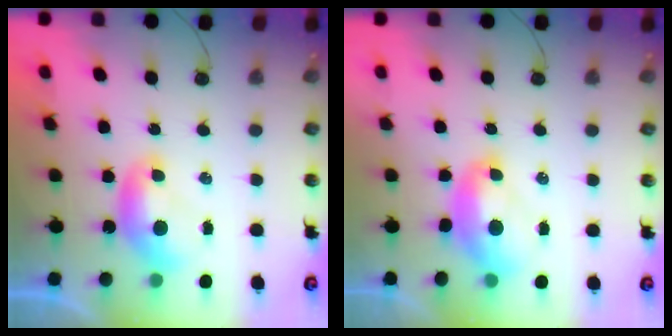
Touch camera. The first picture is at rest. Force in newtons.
{"total": 2.7, "press": 2.6, "slide": 0.8}